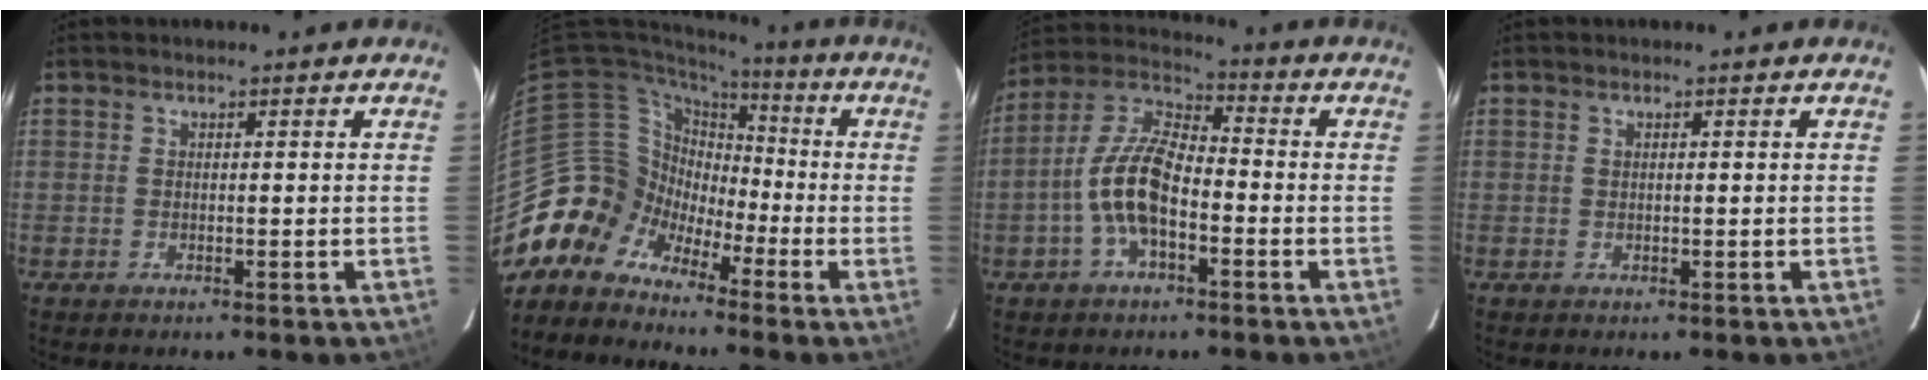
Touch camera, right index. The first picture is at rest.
{"total": 8.5, "force": [-5.4, 6.6, -0.7], "torque": [0.003, 0.048, -0.127]}
{"total": 11.5, "force": [-3.4, 5.0, 9.7], "torque": [-0.208, 0.013, -0.068]}
{"total": 0.0}